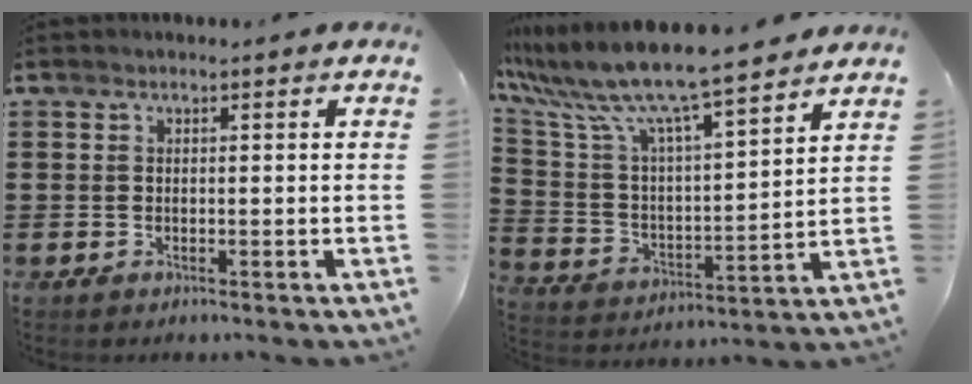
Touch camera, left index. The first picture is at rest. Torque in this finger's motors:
{"motor_torque": [2.14, 0.00, 1.06, 0.21]}